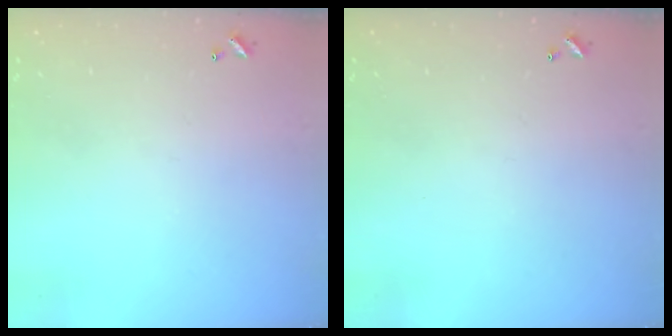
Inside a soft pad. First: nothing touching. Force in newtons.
{"total": 0.0}